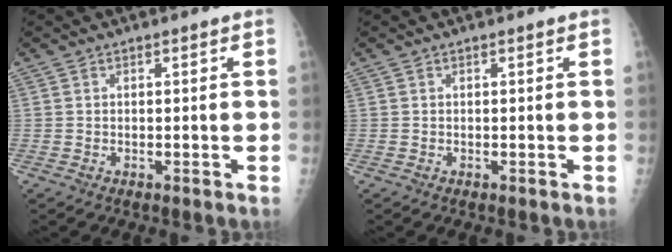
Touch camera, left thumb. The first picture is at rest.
{"total": 0.0}